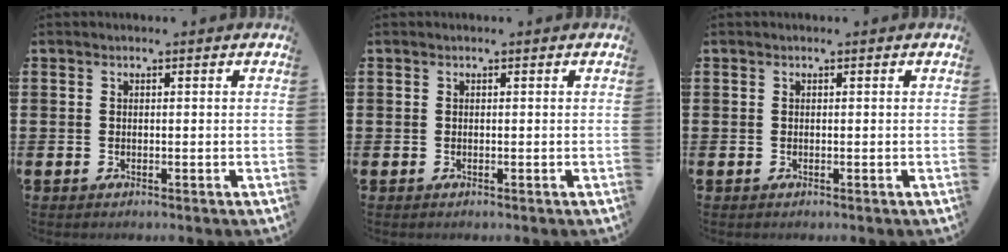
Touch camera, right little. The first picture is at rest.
{"total": 0.0}
{"total": 0.0}